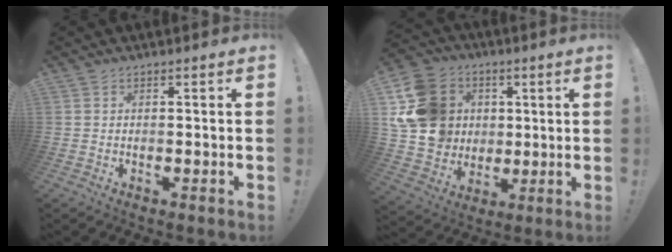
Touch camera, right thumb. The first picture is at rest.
{"total": 17.9, "force": [4.0, 15.8, 7.6], "torque": [-0.146, 0.001, 0.099]}